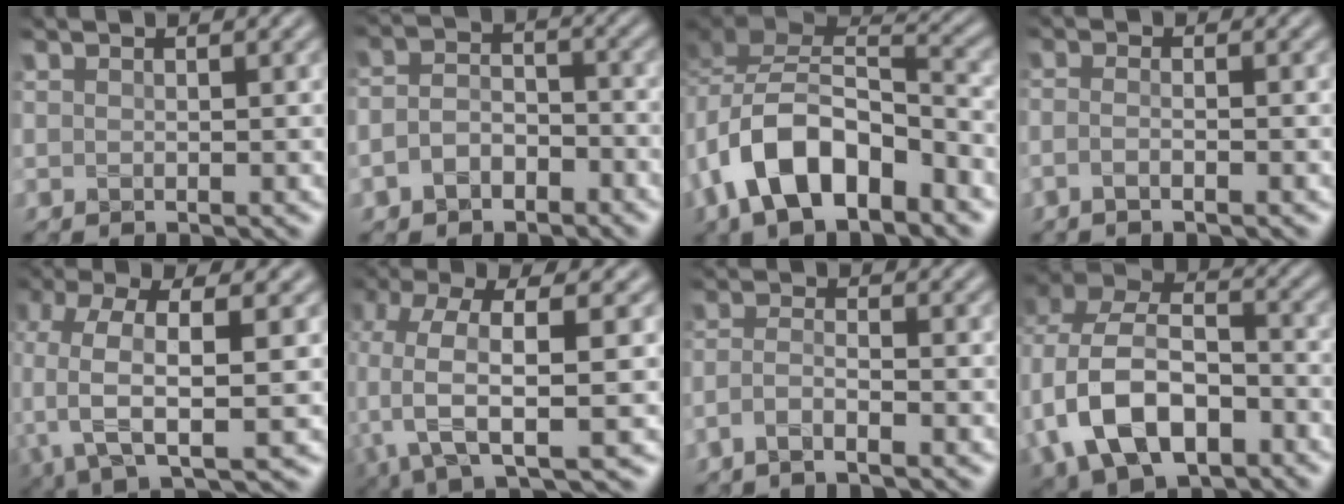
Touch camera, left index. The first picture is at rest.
{"total": 3.5, "force": [-1.8, 2.3, 2.0], "torque": [-0.041, 0.003, -0.042]}
{"total": 10.5, "force": [-4.5, 5.8, 7.5], "torque": [-0.131, 0.008, -0.088]}
{"total": 1.9, "force": [-0.8, 0.8, 1.6], "torque": [-0.016, -0.006, -0.025]}
{"total": 8.3, "force": [-1.3, 3.2, 7.6], "torque": [-0.160, 0.004, -0.032]}
{"total": 9.3, "force": [-1.1, 3.3, 8.6], "torque": [-0.177, 0.005, -0.029]}
{"total": 2.1, "force": [-1.3, 0.5, 1.6], "torque": [-0.032, 0.001, -0.034]}
{"total": 11.7, "force": [-3.3, 7.8, 8.0], "torque": [-0.169, -0.005, -0.065]}